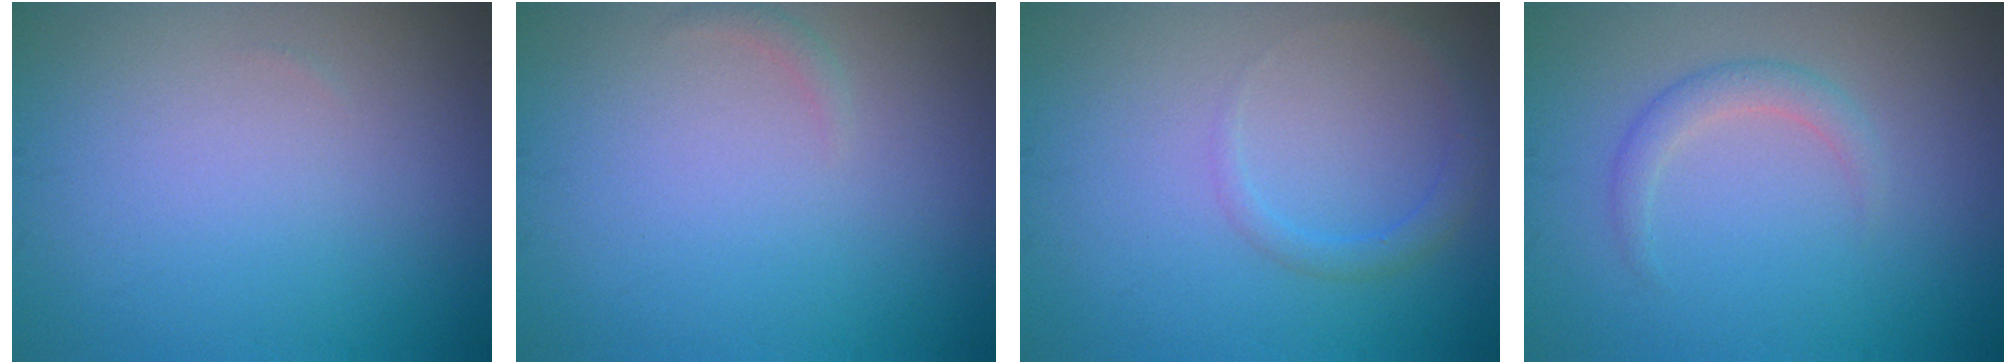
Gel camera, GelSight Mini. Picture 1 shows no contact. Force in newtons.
{"total": 0.6, "press": 0.6, "slide": 0.1}
{"total": 1.5, "press": 1.5, "slide": 0.2}
{"total": 1.8, "press": 1.7, "slide": 0.1}